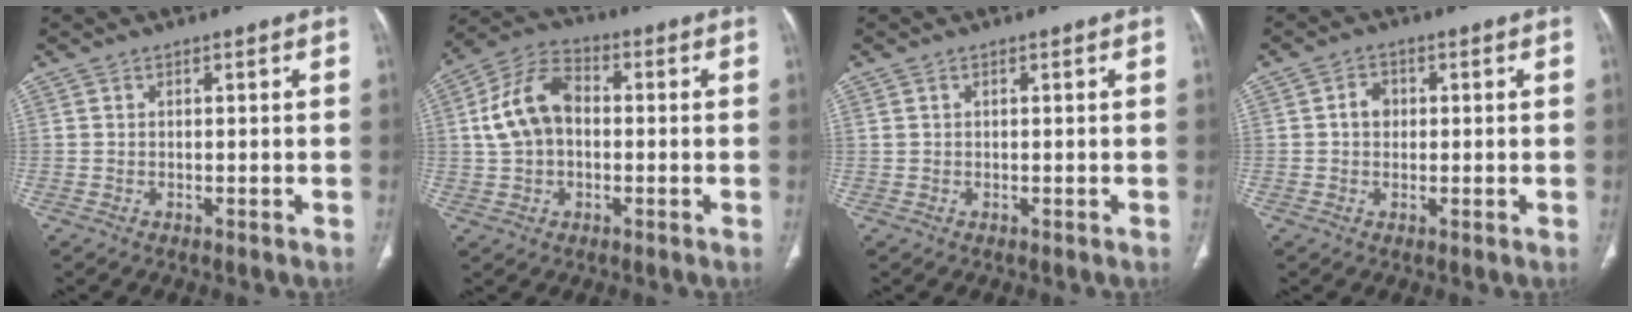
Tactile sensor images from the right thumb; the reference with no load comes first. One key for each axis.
{"total": 11.1, "fx": 0.6, "fy": 7.6, "fz": 8.2, "tx": -0.155, "ty": 0.031, "tz": 0.003}
{"total": 0.7, "fx": 0.4, "fy": 0.4, "fz": 0.4, "tx": -0.009, "ty": 0.005, "tz": 0.009}
{"total": 1.8, "fx": 0.3, "fy": 1.5, "fz": 1.0, "tx": -0.009, "ty": 0.003, "tz": 0.004}